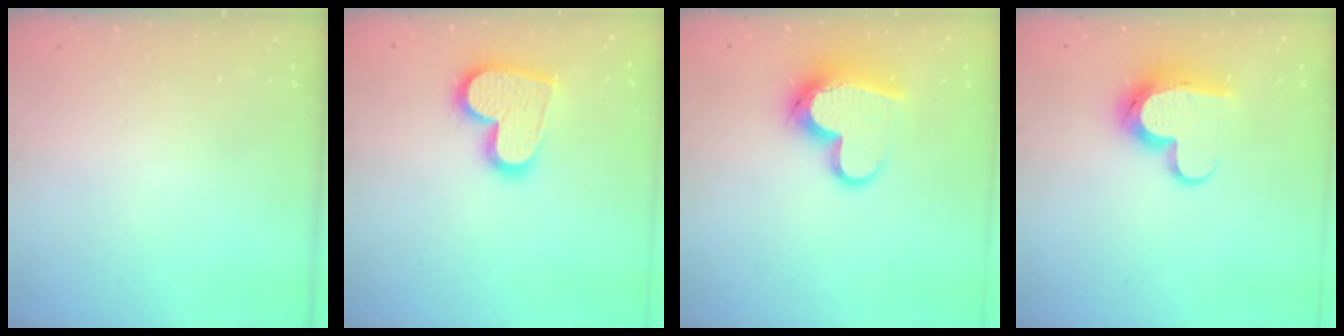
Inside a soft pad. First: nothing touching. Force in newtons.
{"total": 16.2, "press": 16.2, "slide": 1.2}
{"total": 14.9, "press": 14.8, "slide": 1.4}
{"total": 11.7, "press": 11.7, "slide": 0.8}